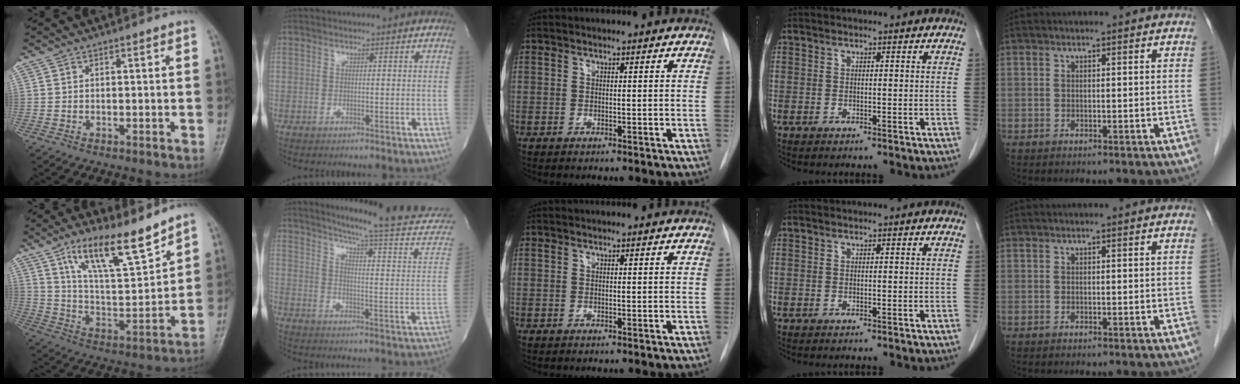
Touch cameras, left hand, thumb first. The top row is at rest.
{"thumb": {"total": 15.2, "force": [10.7, 3.8, 10.2], "torque": [-0.156, -0.065, 0.201]}, "index": {"total": 22.6, "force": [20.9, -1.0, 8.5], "torque": [-0.120, -0.120, 0.250]}}